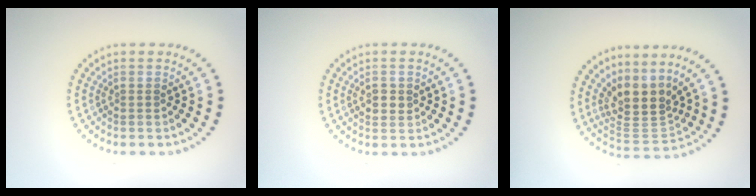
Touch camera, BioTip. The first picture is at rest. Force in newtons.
{"total": 1.5, "press": 1.5, "slide": 0.4}
{"total": 4.3, "press": 3.2, "slide": 2.9}